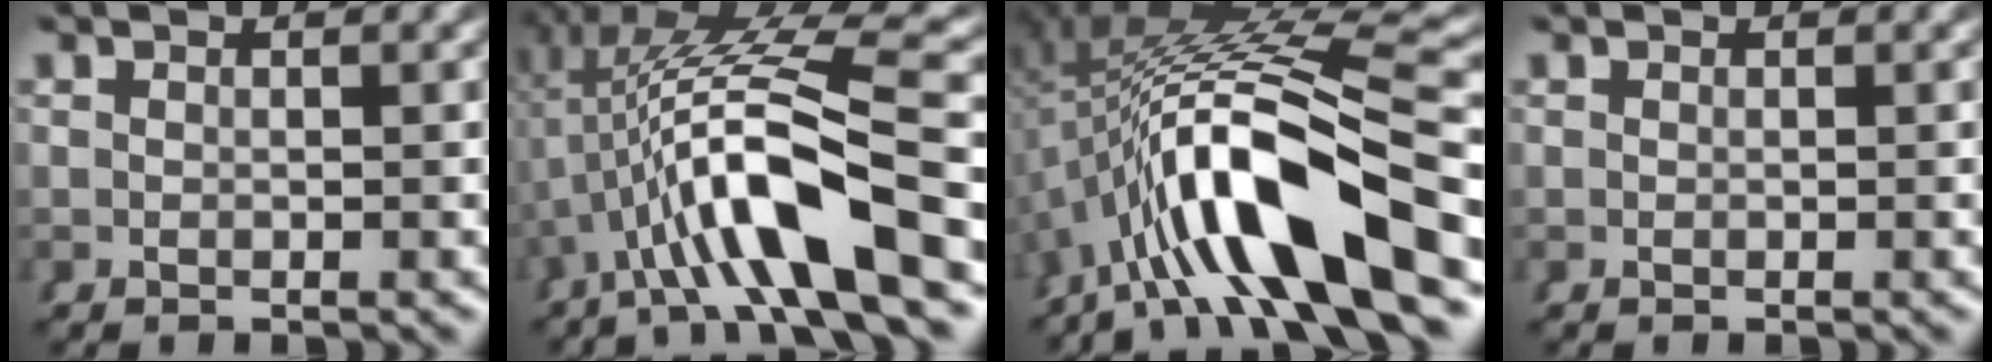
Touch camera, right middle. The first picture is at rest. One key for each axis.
{"total": 10.3, "fx": 1.4, "fy": 3.5, "fz": 9.6, "tx": -0.171, "ty": 0.009, "tz": 0.026}
{"total": 15.0, "fx": -0.6, "fy": 7.1, "fz": 13.2, "tx": -0.237, "ty": 0.002, "tz": 0.001}
{"total": 0.0}